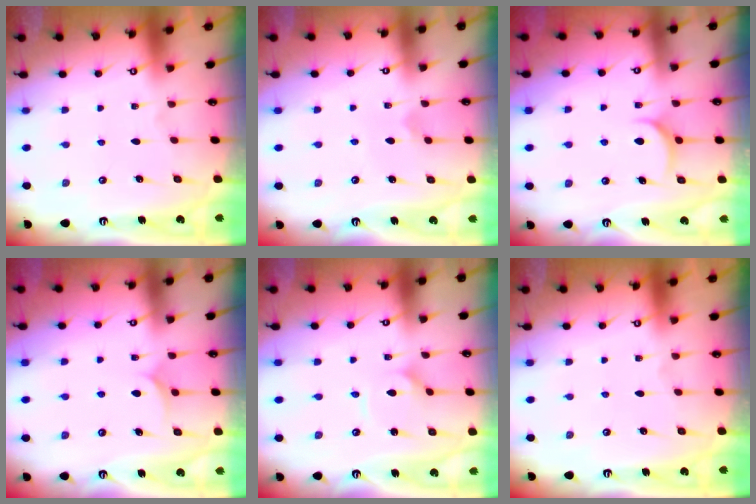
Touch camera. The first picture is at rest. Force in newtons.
{"total": 3.7, "press": 3.7, "slide": 0.6}
{"total": 5.1, "press": 5.0, "slide": 0.6}
{"total": 5.4, "press": 5.4, "slide": 0.3}
{"total": 2.9, "press": 2.9, "slide": 0.2}
{"total": 0.0}